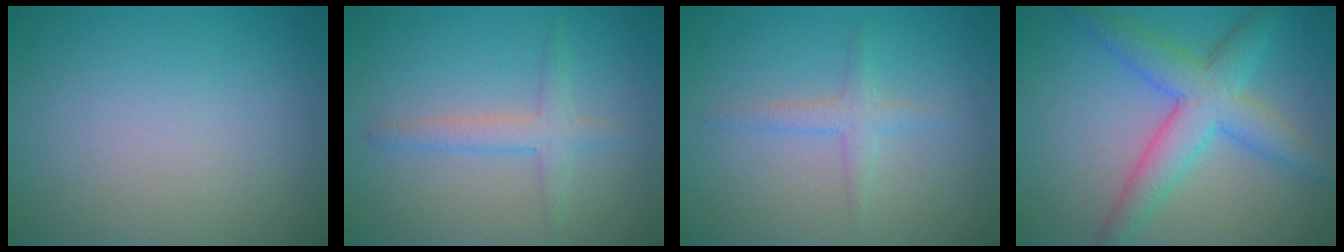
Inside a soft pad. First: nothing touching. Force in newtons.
{"total": 2.3, "press": 2.3, "slide": 0.1}
{"total": 1.6, "press": 1.6, "slide": 0.1}
{"total": 6.1, "press": 6.1, "slide": 0.1}